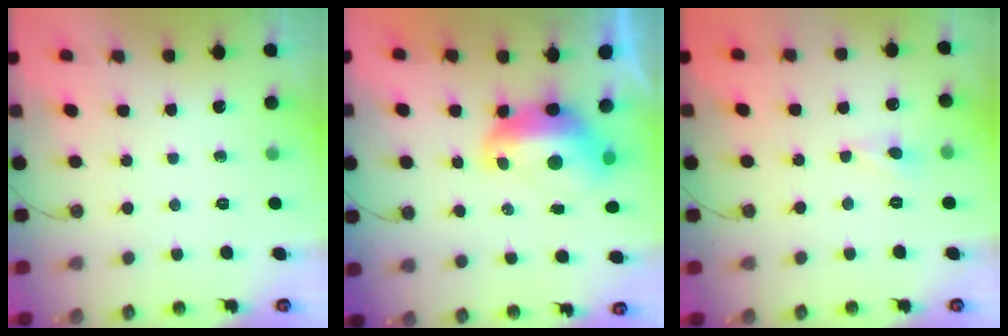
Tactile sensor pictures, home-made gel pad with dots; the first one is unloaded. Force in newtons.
{"total": 2.9, "press": 2.8, "slide": 0.7}
{"total": 2.2, "press": 2.1, "slide": 0.7}